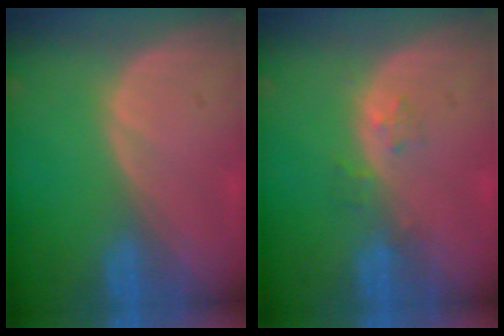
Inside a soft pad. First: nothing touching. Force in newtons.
{"total": 1.9, "press": 1.9, "slide": 0.2}